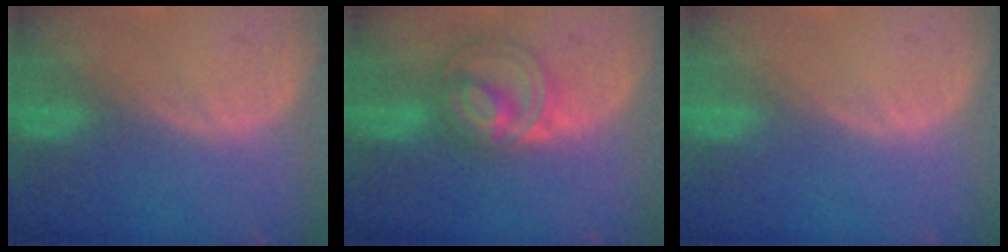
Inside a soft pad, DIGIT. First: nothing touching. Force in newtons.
{"total": 6.2, "press": 6.2, "slide": 0.2}
{"total": 0.0}